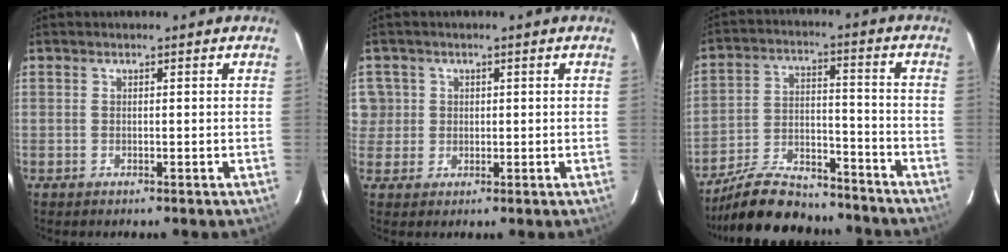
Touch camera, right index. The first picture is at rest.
{"total": 4.4, "force": [0.8, 4.3, 0.3], "torque": [0.013, 0.021, 0.018]}
{"total": 19.4, "force": [-16.8, 6.0, 7.8], "torque": [-0.156, 0.004, -0.254]}